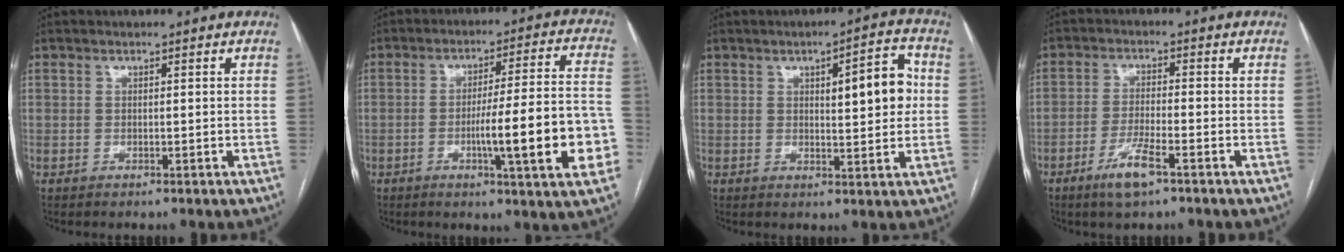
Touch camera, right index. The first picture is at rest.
{"total": 16.1, "force": [-4.5, 0.7, 15.4], "torque": [-0.192, 0.009, -0.061]}
{"total": 8.1, "force": [1.4, 1.9, 7.7], "torque": [-0.104, 0.014, 0.019]}
{"total": 5.6, "force": [-3.4, 0.7, 4.4], "torque": [-0.089, -0.007, -0.064]}